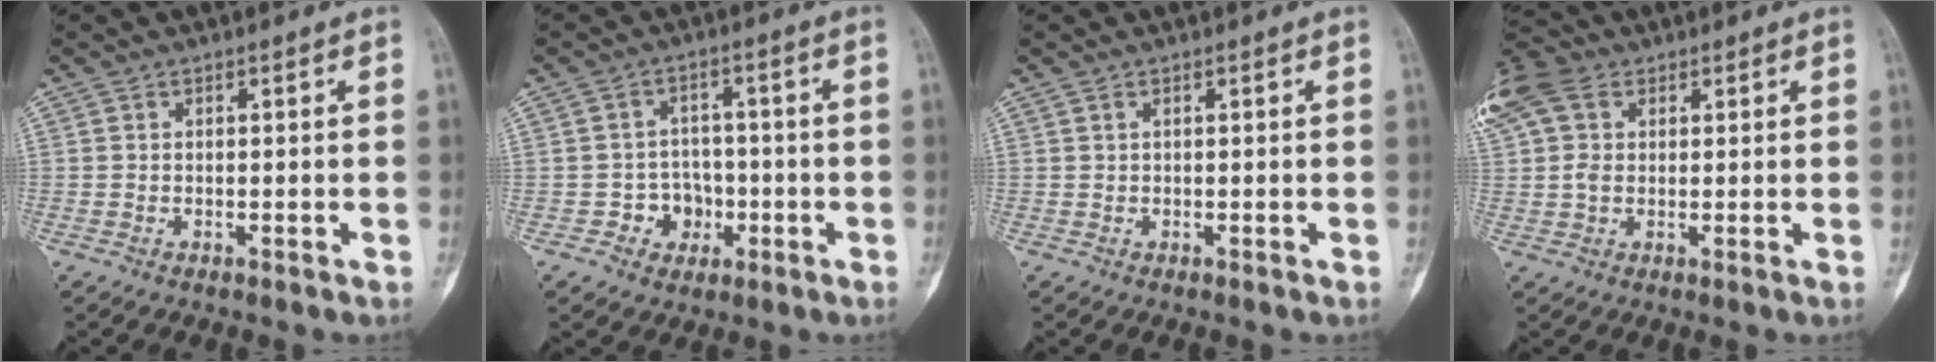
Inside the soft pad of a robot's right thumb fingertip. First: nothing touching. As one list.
[{"total": 5.6, "force": [-1.9, 5.0, 1.8], "torque": [0.013, 0.018, -0.029]}, {"total": 0.0}, {"total": 10.5, "force": [3.7, 7.6, 6.2], "torque": [-0.141, 0.026, 0.066]}]